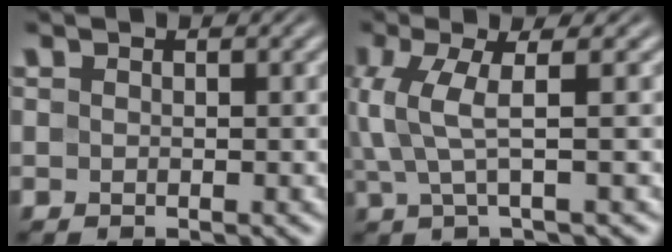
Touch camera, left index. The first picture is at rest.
{"total": 4.2, "force": [0.4, 0.8, 4.1], "torque": [-0.097, 0.008, 0.008]}